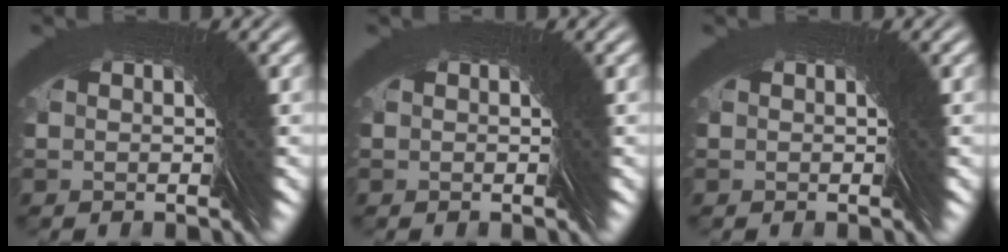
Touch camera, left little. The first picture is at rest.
{"total": 0.0}
{"total": 0.0}